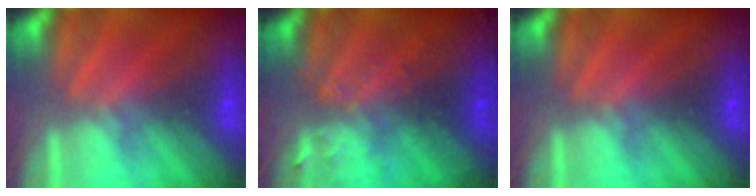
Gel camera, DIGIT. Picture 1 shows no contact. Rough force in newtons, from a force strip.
{"total": 3.1}
{"total": 0.0}